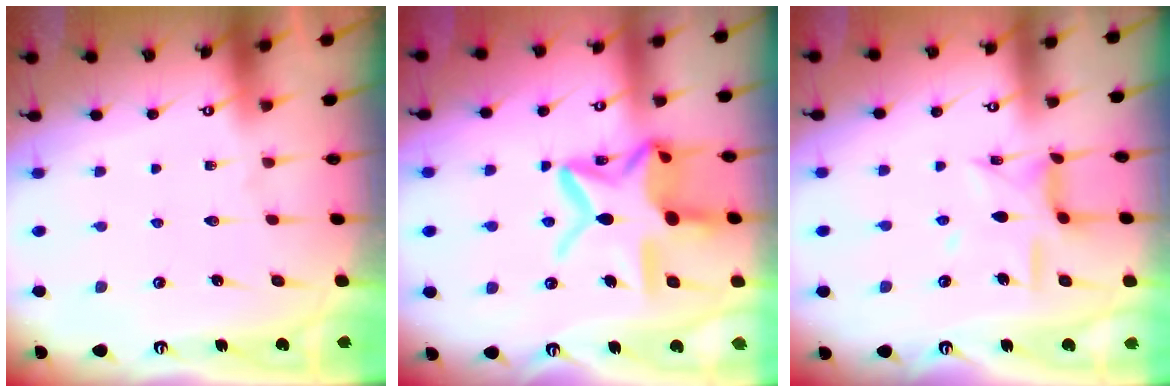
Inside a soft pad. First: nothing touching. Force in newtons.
{"total": 18.2, "press": 18.1, "slide": 1.3}
{"total": 10.9, "press": 10.8, "slide": 0.9}